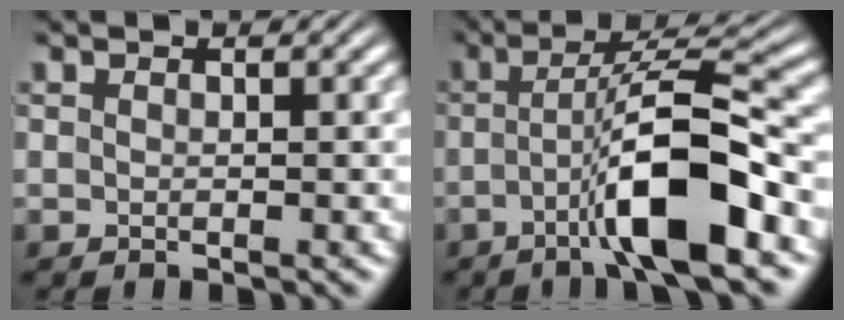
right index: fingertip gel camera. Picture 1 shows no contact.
{"total": 7.3, "force": [-1.5, 1.0, 7.0], "torque": [-0.113, -0.001, -0.024]}